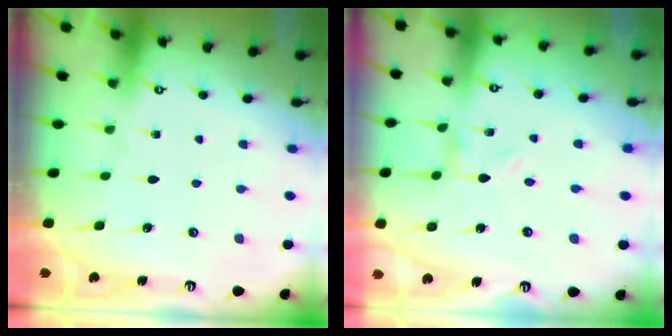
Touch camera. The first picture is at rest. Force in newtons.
{"total": 0.0}